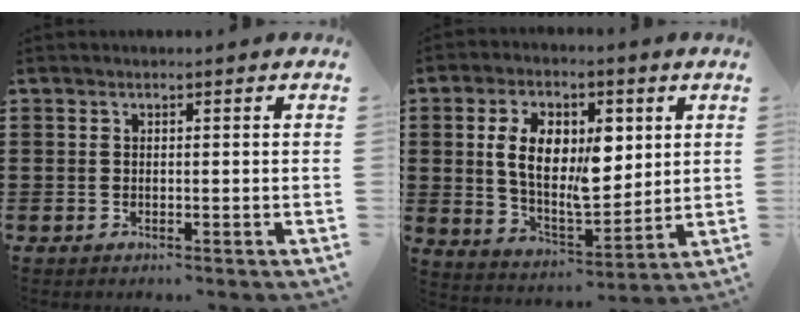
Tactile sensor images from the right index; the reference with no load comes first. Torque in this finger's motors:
{"motor_torque": [2.14, 0.00, 1.05, 0.21]}